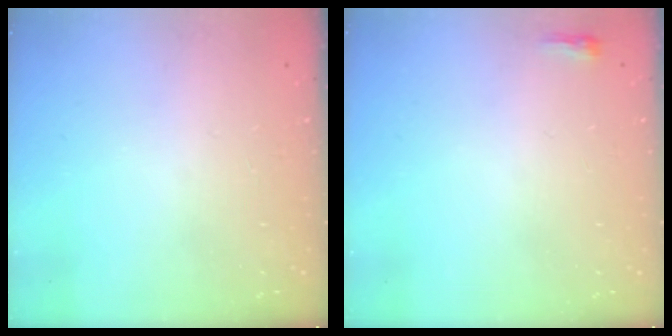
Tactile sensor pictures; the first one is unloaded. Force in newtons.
{"total": 2.3, "press": 2.2, "slide": 0.7}